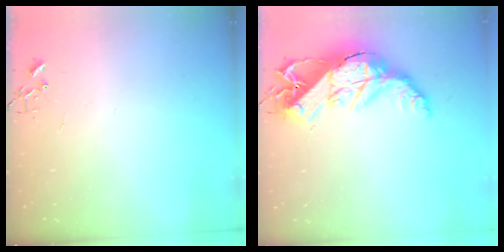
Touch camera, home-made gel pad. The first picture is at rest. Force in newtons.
{"total": 19.6, "press": 19.6, "slide": 1.2}